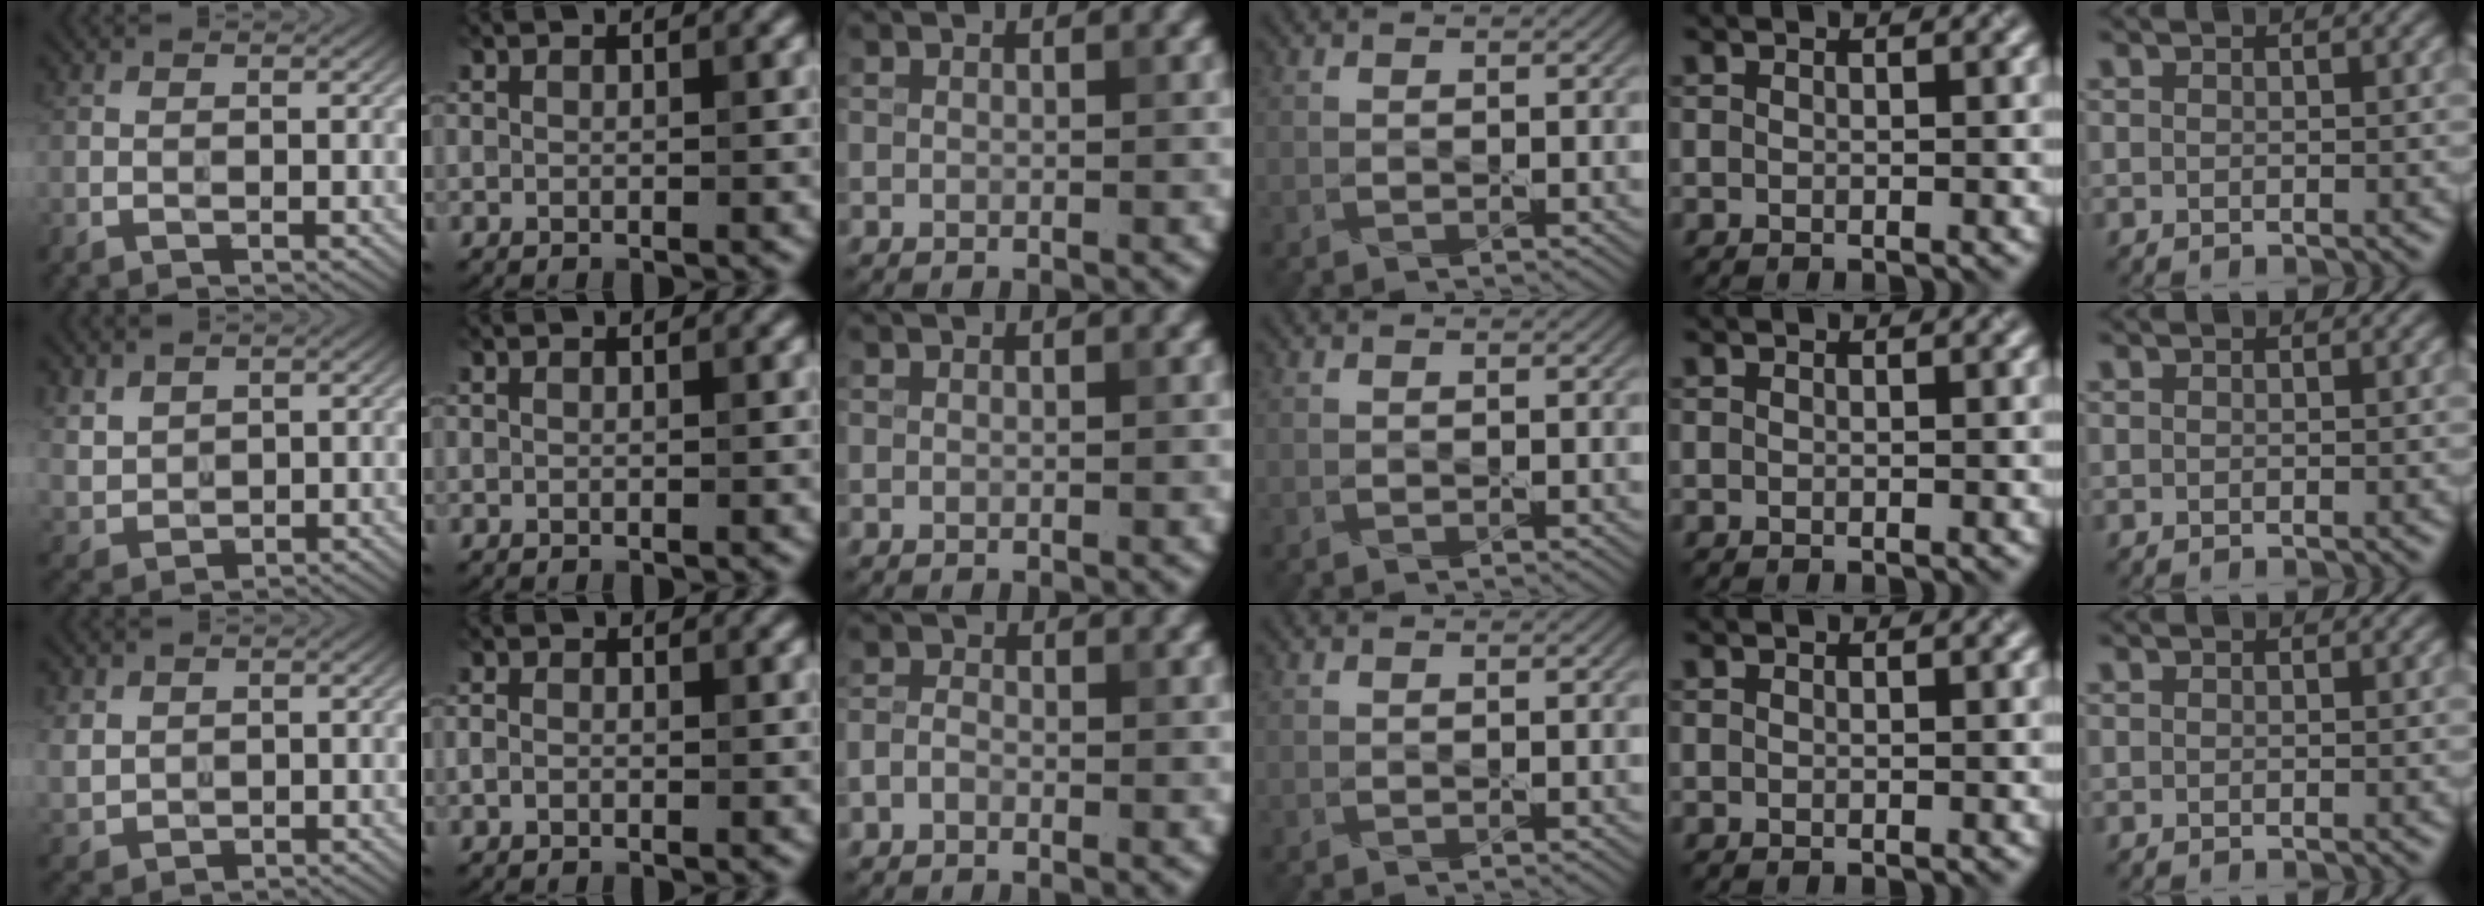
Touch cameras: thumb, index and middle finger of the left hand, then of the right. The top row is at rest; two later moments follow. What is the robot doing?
{"motion": "wipe", "object": "plastic plate"}